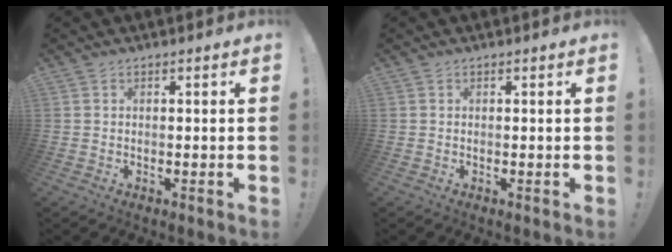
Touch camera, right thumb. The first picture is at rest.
{"total": 0.0}